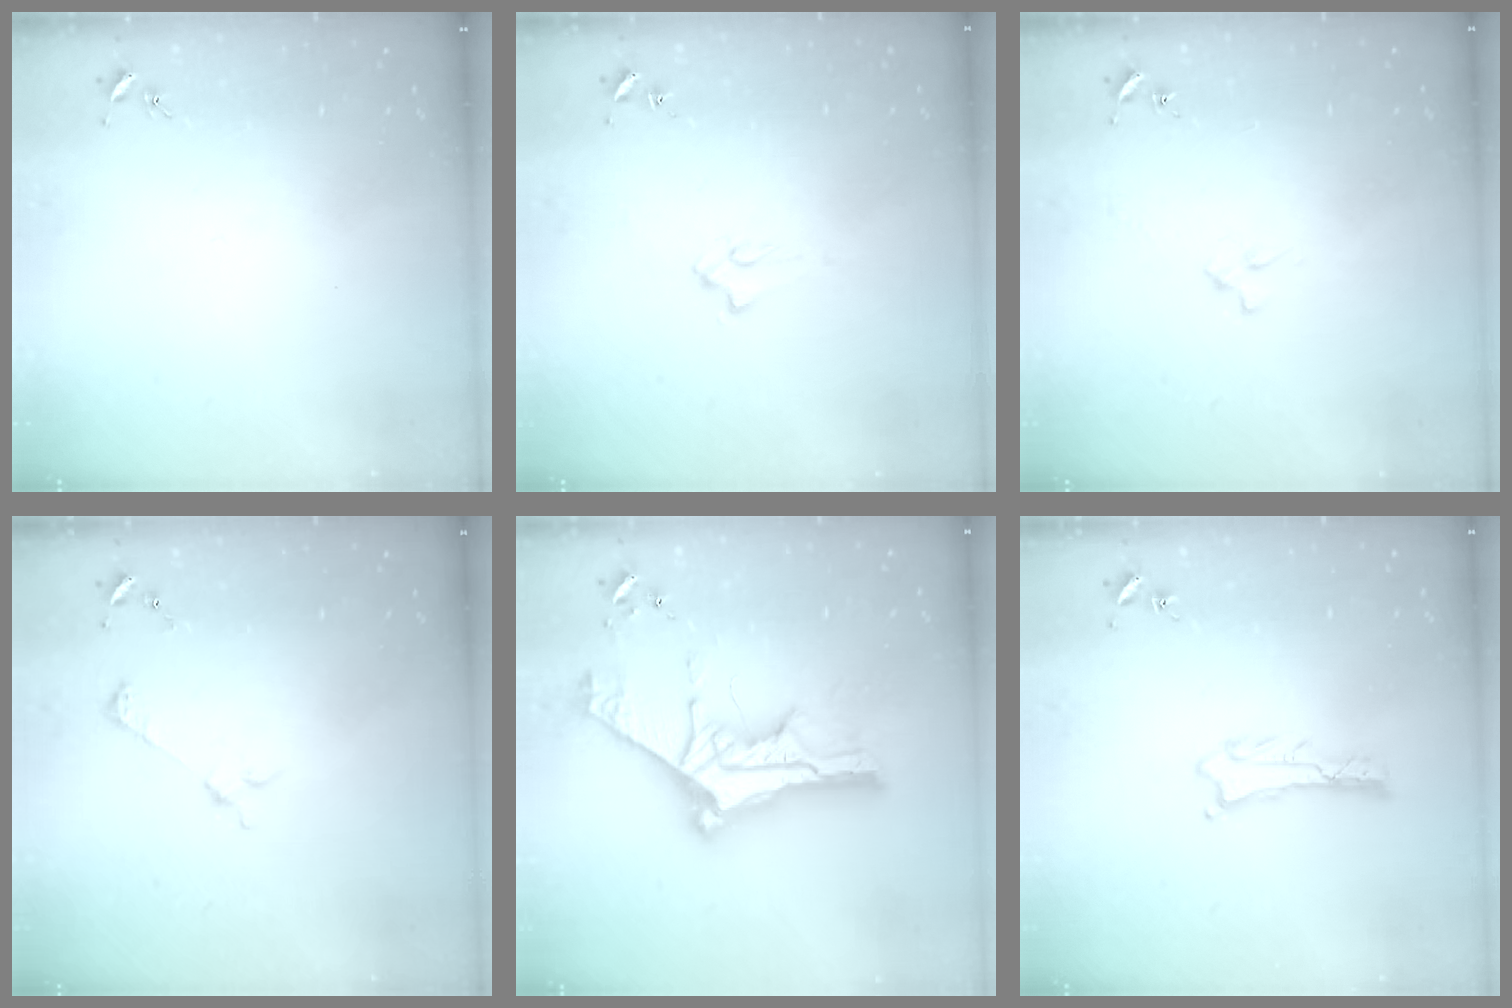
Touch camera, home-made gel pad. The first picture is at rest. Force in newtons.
{"total": 2.0, "press": 2.0, "slide": 0.3}
{"total": 2.4, "press": 2.4, "slide": 0.3}
{"total": 2.5, "press": 2.5, "slide": 0.2}
{"total": 10.9, "press": 10.9, "slide": 1.1}
{"total": 0.6, "press": 0.6, "slide": 0.1}